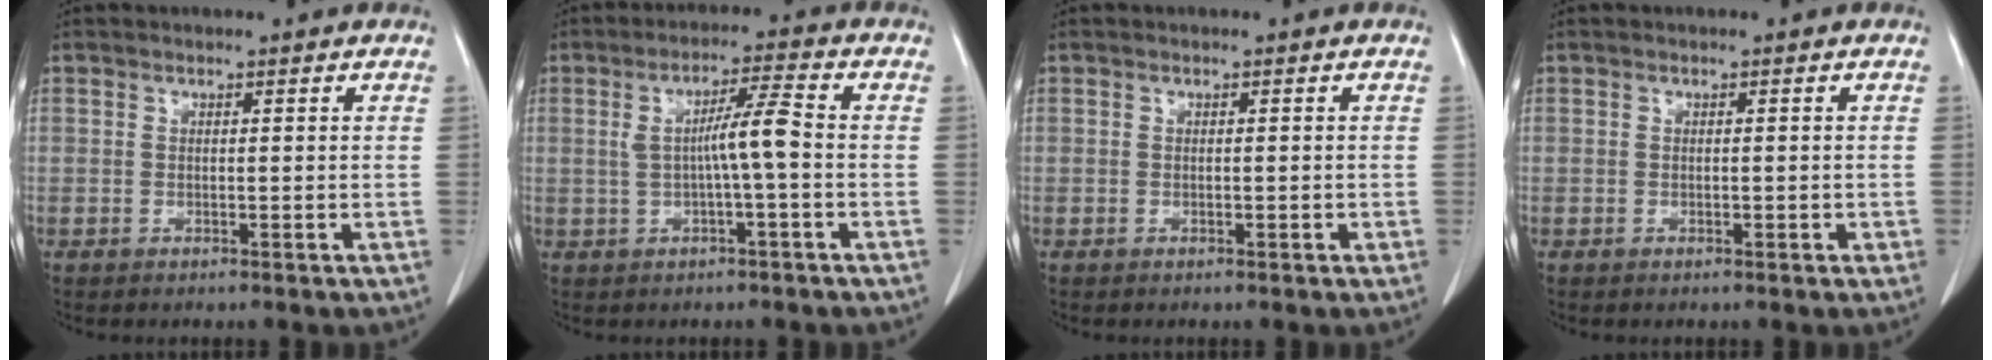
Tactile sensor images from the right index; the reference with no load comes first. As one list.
[{"total": 6.0, "force": [-0.2, -0.1, 6.0], "torque": [-0.103, 0.013, -0.002]}, {"total": 0.6, "force": [-0.2, 0.3, 0.6], "torque": [-0.012, 0.000, -0.001]}, {"total": 0.9, "force": [-0.2, 0.4, 0.7], "torque": [-0.012, 0.001, -0.002]}]